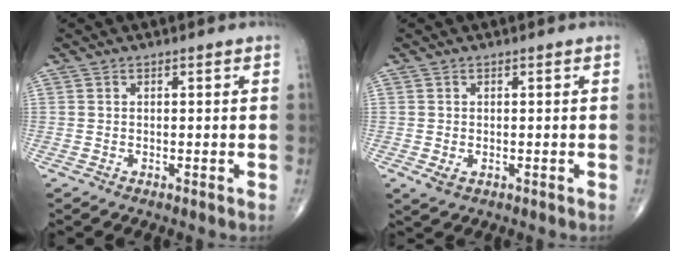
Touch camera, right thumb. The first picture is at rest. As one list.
[{"total": 1.8, "force": [-0.4, 1.2, 1.3], "torque": [-0.024, -0.001, 0.001]}]